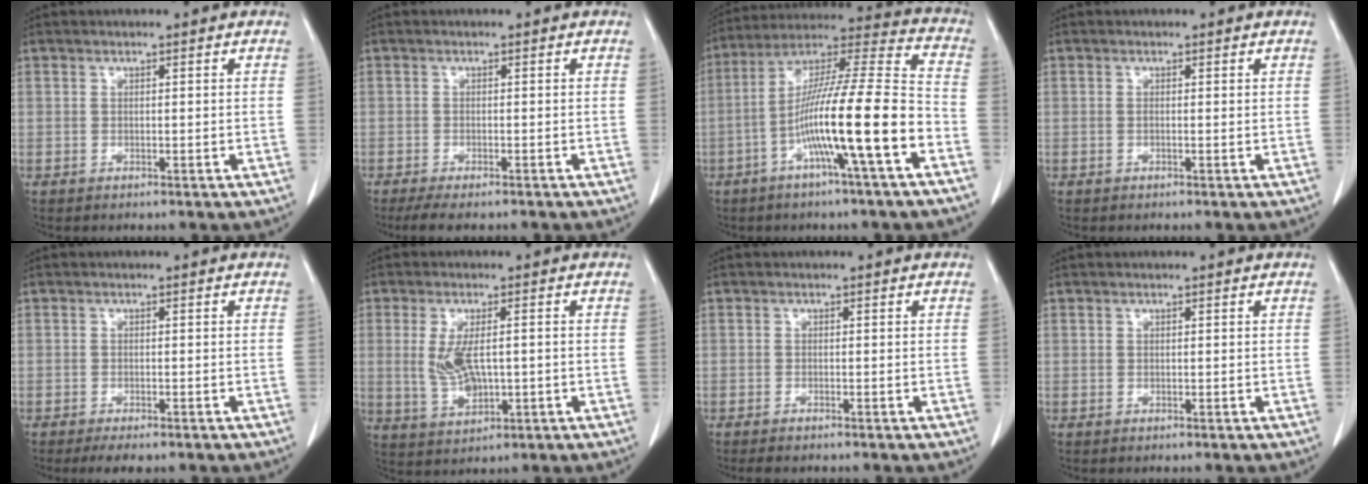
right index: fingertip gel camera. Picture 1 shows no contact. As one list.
[{"total": 6.3, "force": [-5.3, 1.3, 3.2], "torque": [-0.042, -0.011, -0.078]}, {"total": 17.5, "force": [-6.1, -0.1, 16.3], "torque": [-0.285, 0.008, -0.111]}, {"total": 0.0}, {"total": 3.5, "force": [-2.7, 1.0, 2.0], "torque": [-0.029, -0.007, -0.034]}, {"total": 6.2, "force": [0.0, 2.3, 5.7], "torque": [-0.121, -0.001, 0.009]}, {"total": 2.1, "force": [-1.8, 0.3, 1.0], "torque": [-0.019, -0.006, -0.020]}, {"total": 0.0}]